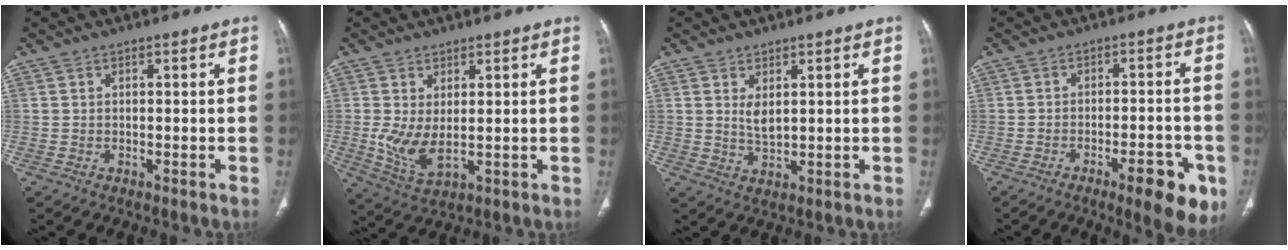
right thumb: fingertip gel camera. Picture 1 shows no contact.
{"total": 6.3, "force": [0.5, 2.8, 5.6], "torque": [-0.117, -0.017, 0.020]}
{"total": 3.3, "force": [1.2, 1.4, 2.6], "torque": [-0.046, -0.016, 0.030]}
{"total": 10.8, "force": [-5.3, 3.1, 8.9], "torque": [-0.102, 0.018, -0.065]}